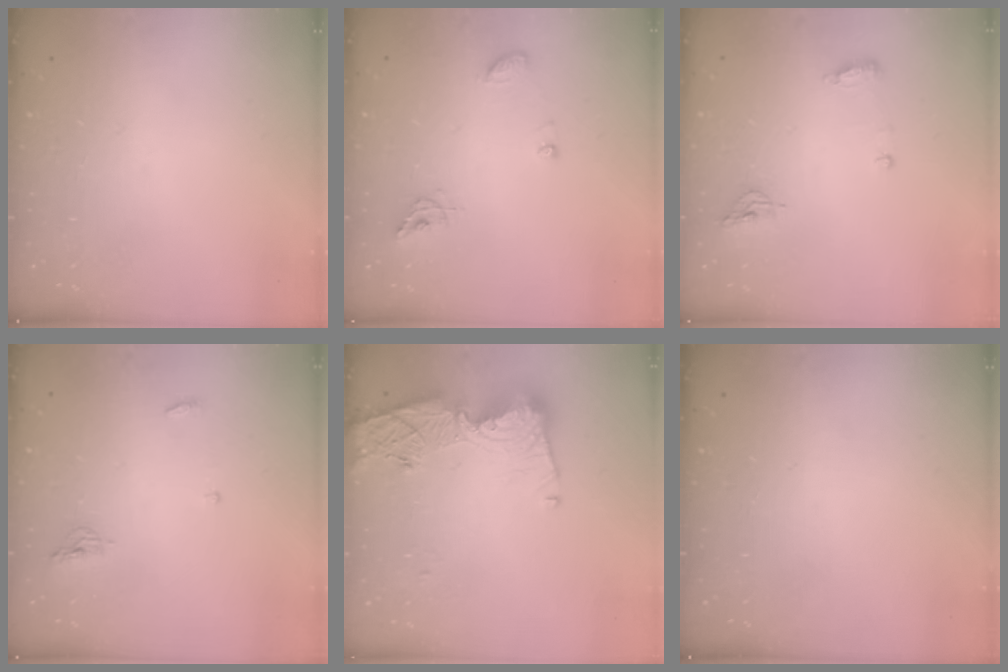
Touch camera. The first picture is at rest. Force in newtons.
{"total": 7.7, "press": 7.7, "slide": 0.6}
{"total": 6.8, "press": 6.6, "slide": 1.8}
{"total": 7.2, "press": 4.7, "slide": 5.5}
{"total": 14.7, "press": 14.7, "slide": 1.3}
{"total": 0.0}